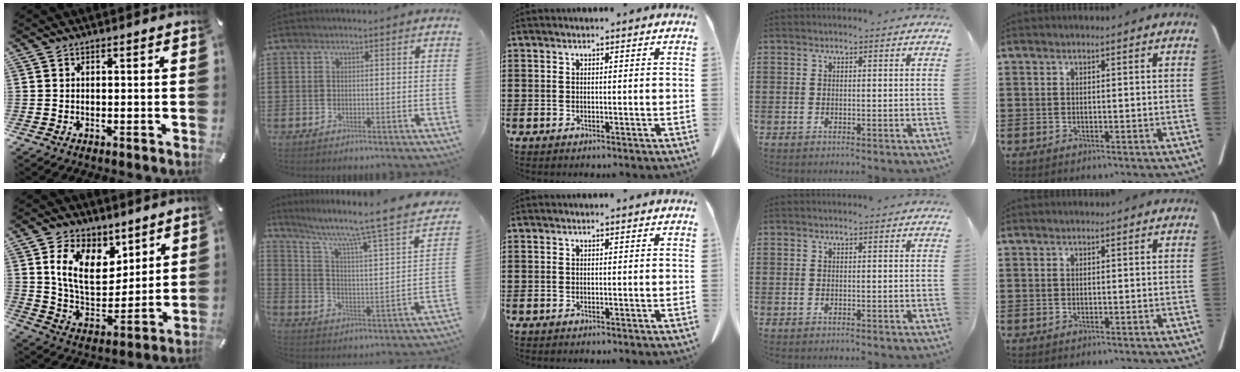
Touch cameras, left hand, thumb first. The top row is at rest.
{"thumb": {"total": 14.2, "force": [6.8, 9.6, 7.9], "torque": [-0.146, -0.029, 0.130]}, "index": {"total": 7.9, "force": [5.9, 0.0, 5.2], "torque": [-0.116, -0.055, 0.083]}}